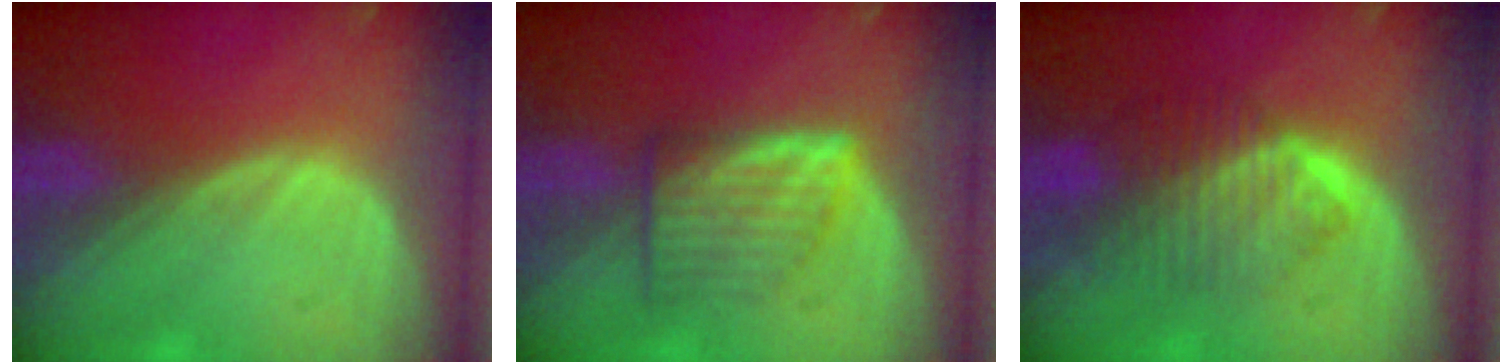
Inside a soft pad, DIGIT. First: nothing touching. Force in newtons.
{"total": 6.4, "press": 5.9, "slide": 2.3}
{"total": 6.6, "press": 6.6, "slide": 0.2}